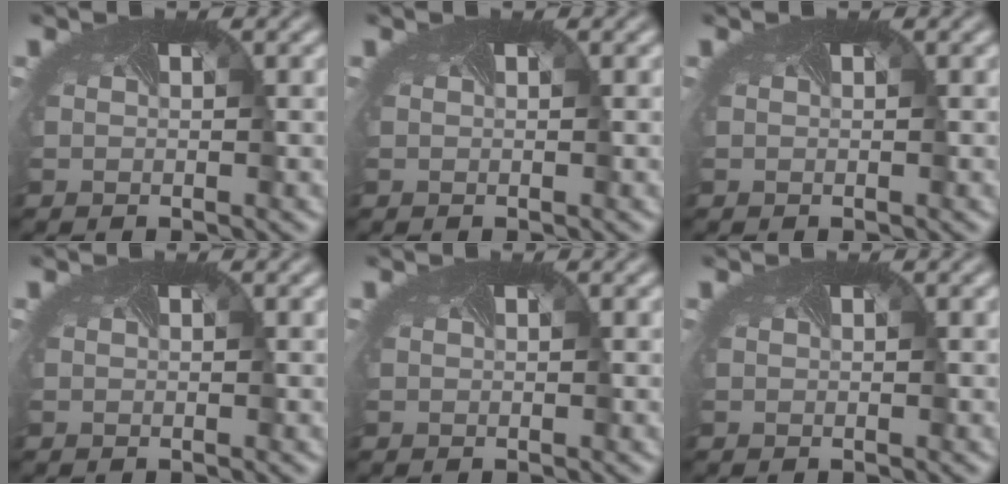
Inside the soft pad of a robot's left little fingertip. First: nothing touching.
{"total": 0.0}
{"total": 0.0}
{"total": 0.0}
{"total": 0.0}
{"total": 0.0}